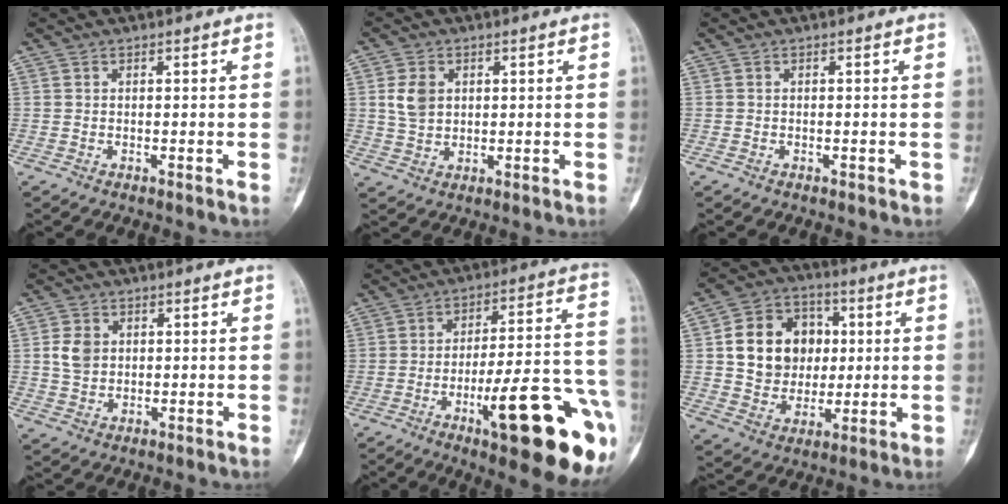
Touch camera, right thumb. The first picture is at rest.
{"total": 5.4, "force": [1.2, 4.1, 3.3], "torque": [-0.047, -0.004, 0.025]}
{"total": 0.6, "force": [-0.4, 0.5, 0.2], "torque": [0.000, 0.002, -0.009]}
{"total": 4.7, "force": [0.7, 3.8, 2.6], "torque": [-0.033, -0.001, 0.013]}
{"total": 25.1, "force": [-10.3, 6.0, 22.1], "torque": [-0.235, 0.048, -0.138]}
{"total": 15.6, "force": [2.0, 13.1, 8.2], "torque": [-0.093, 0.013, 0.040]}